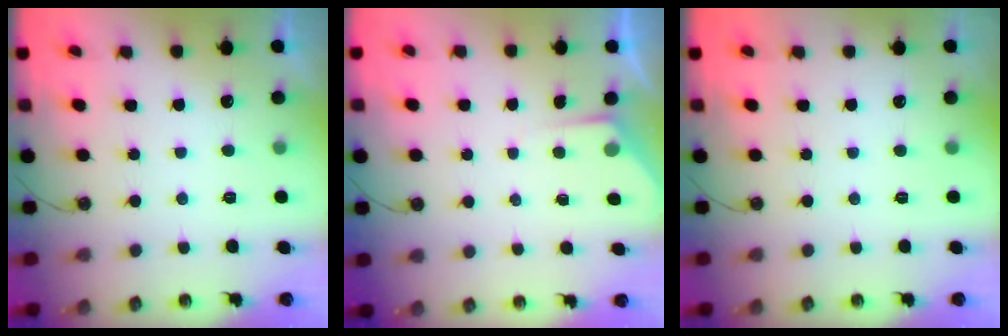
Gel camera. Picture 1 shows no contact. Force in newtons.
{"total": 3.6, "press": 3.6, "slide": 0.5}
{"total": 0.0}